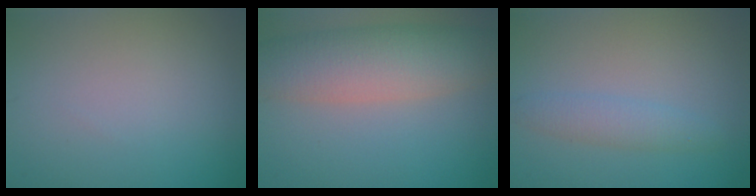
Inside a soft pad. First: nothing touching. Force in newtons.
{"total": 7.5, "press": 7.5, "slide": 0.6}
{"total": 2.2, "press": 2.2, "slide": 0.1}